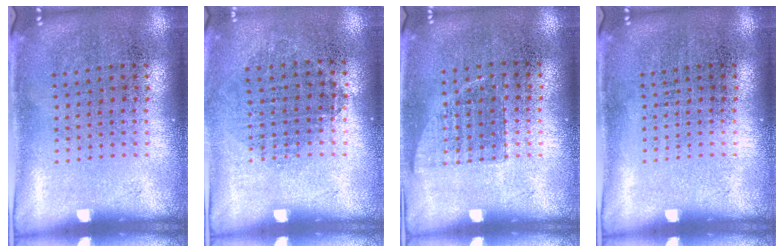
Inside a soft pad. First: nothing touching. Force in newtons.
{"total": 0.8, "press": 0.8, "slide": 0.3}
{"total": 0.7, "press": 0.7, "slide": 0.2}
{"total": 0.0}